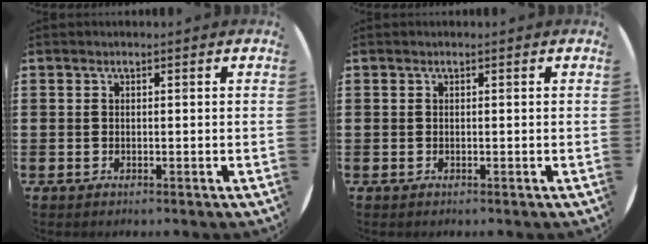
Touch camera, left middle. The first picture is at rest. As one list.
[{"total": 0.0}]